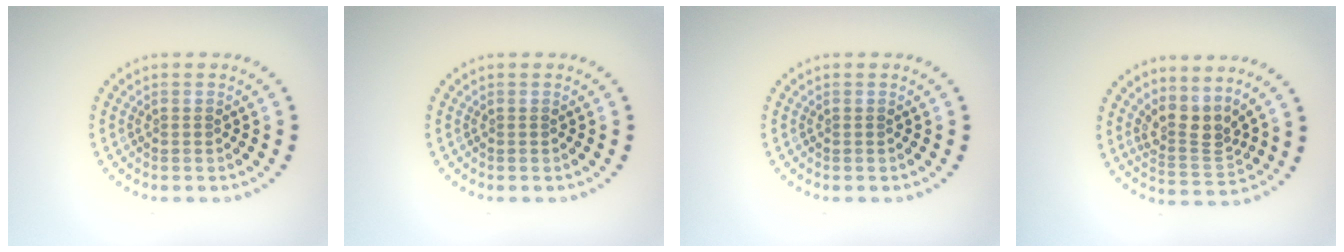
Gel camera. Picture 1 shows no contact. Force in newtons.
{"total": 0.0}
{"total": 0.0}
{"total": 3.0, "press": 2.2, "slide": 2.1}